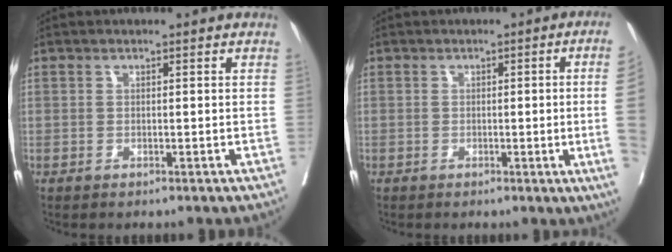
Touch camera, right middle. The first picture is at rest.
{"total": 8.4, "force": [-1.1, -2.4, 8.0], "torque": [-0.087, -0.019, -0.013]}